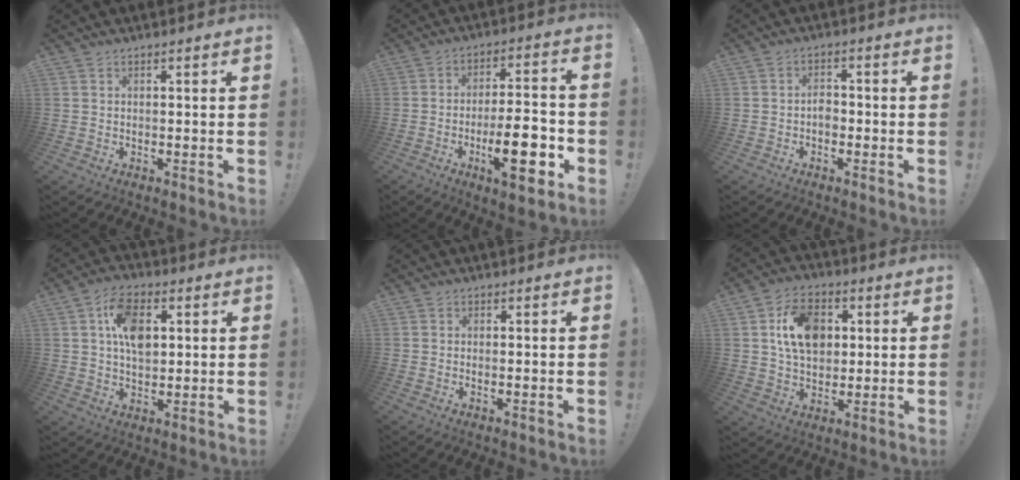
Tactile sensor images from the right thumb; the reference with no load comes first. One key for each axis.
{"total": 16.0, "fx": -6.0, "fy": 4.6, "fz": 14.1, "tx": -0.210, "ty": 0.015, "tz": -0.096}
{"total": 3.2, "fx": -1.4, "fy": 2.1, "fz": 2.0, "tx": -0.033, "ty": 0.004, "tz": -0.027}
{"total": 11.7, "fx": 3.0, "fy": 7.4, "fz": 8.5, "tx": -0.130, "ty": 0.012, "tz": 0.057}
{"total": 0.0}
{"total": 13.1, "fx": 3.4, "fy": 9.3, "fz": 8.5, "tx": -0.121, "ty": 0.005, "tz": 0.066}